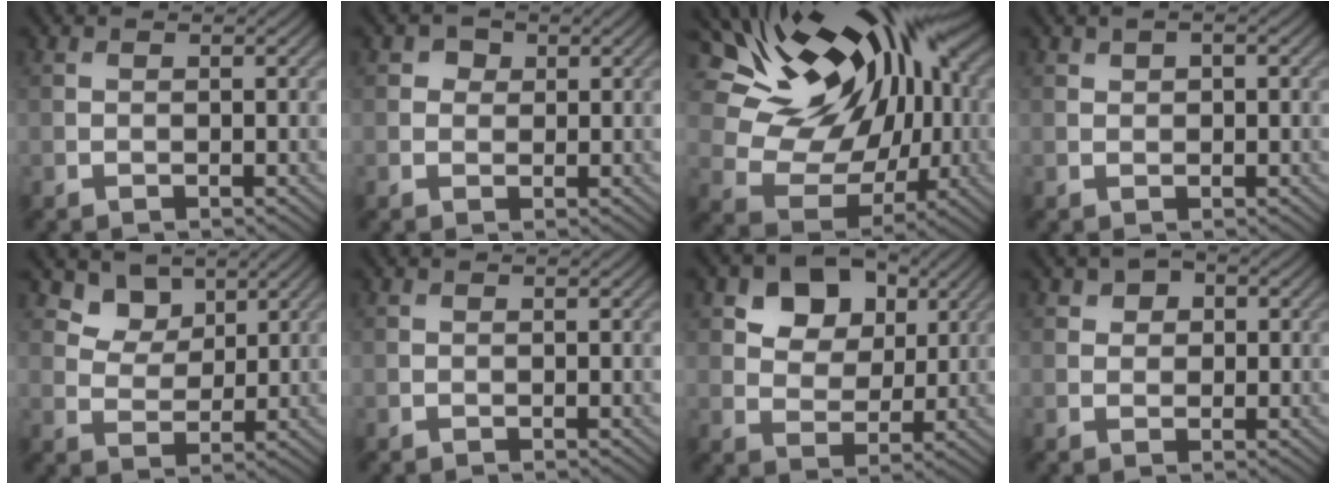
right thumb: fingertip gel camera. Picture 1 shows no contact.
{"total": 1.7, "force": [0.5, 1.5, 0.6], "torque": [-0.005, 0.001, 0.004]}
{"total": 17.6, "force": [6.1, 11.0, 12.3], "torque": [-0.227, 0.038, 0.100]}
{"total": 1.5, "force": [0.6, 0.8, 1.1], "torque": [-0.019, 0.004, 0.012]}
{"total": 4.4, "force": [3.1, 2.7, 1.4], "torque": [-0.044, -0.019, 0.069]}
{"total": 0.0}
{"total": 8.3, "force": [4.0, 5.7, 4.6], "torque": [-0.092, -0.008, 0.063]}
{"total": 2.8, "force": [1.0, 2.2, 1.4], "torque": [-0.022, -0.001, 0.010]}